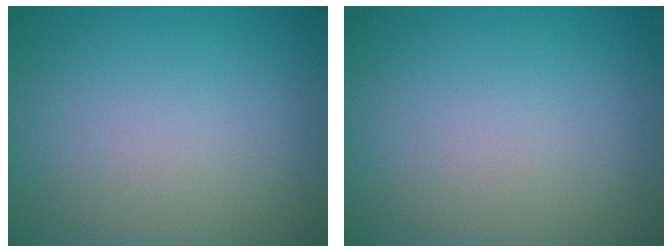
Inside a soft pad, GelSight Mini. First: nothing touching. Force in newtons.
{"total": 0.0}